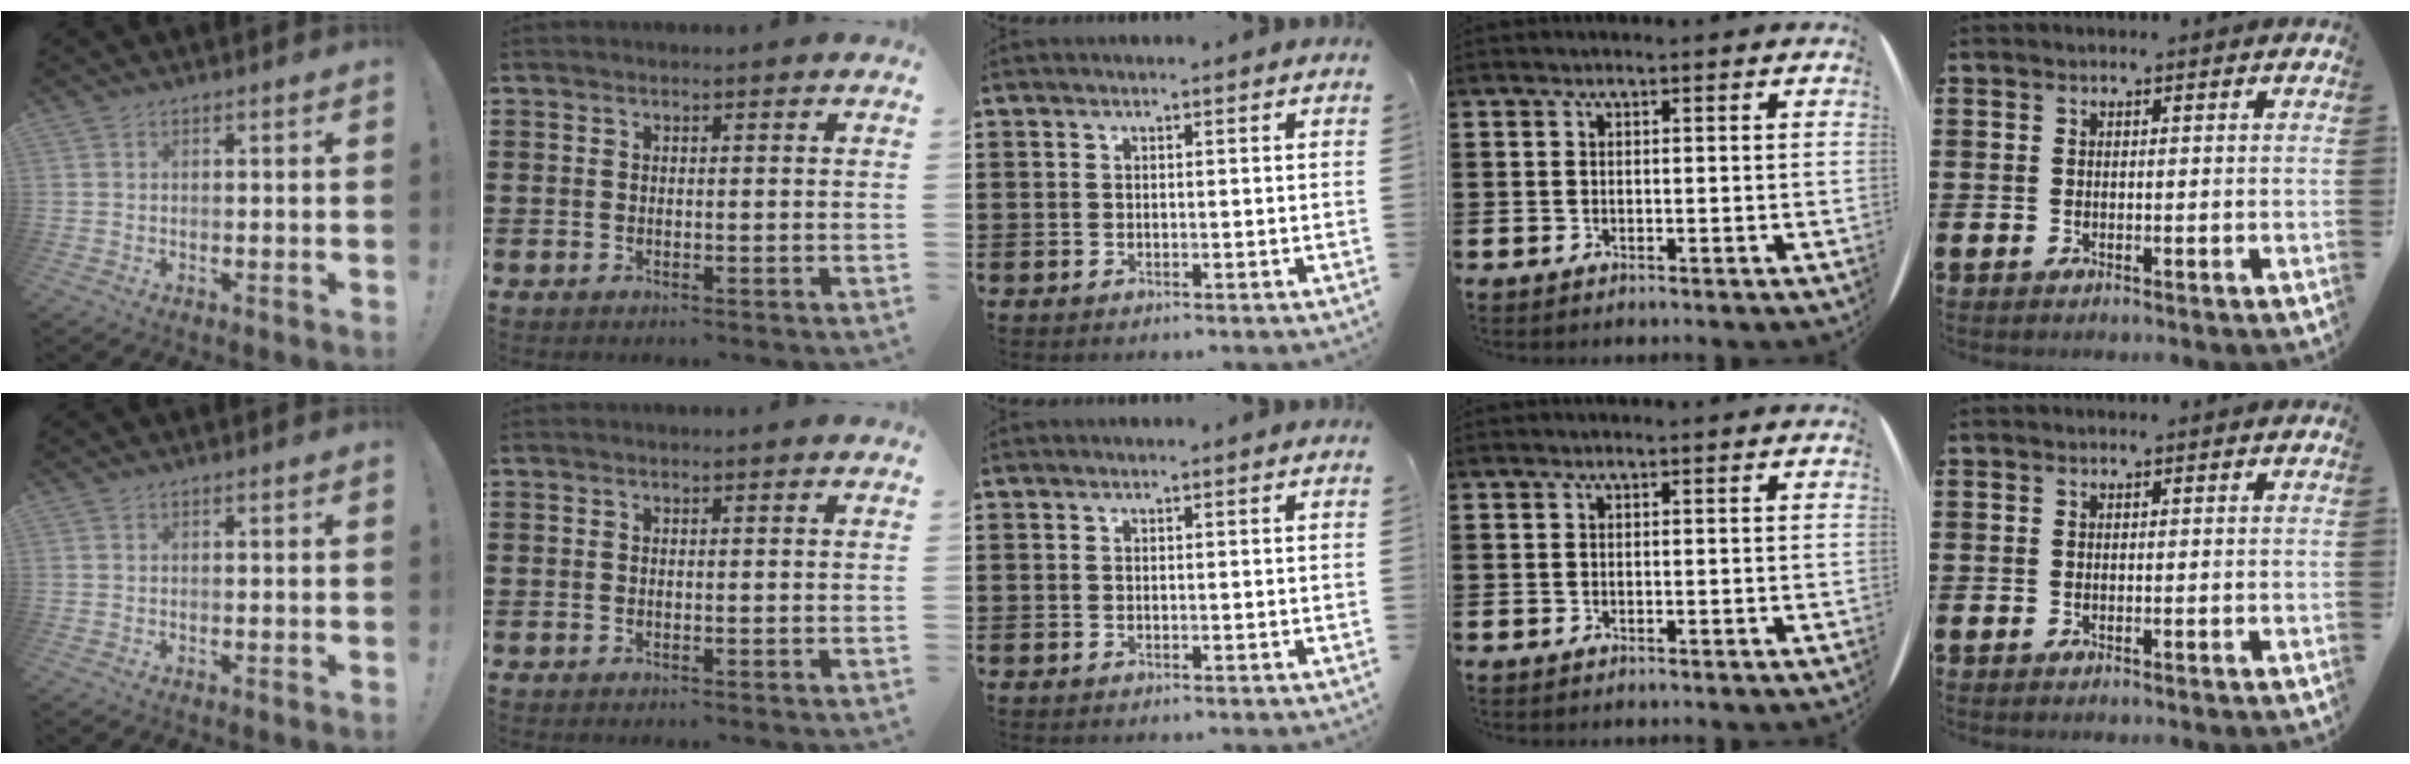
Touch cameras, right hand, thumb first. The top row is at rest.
{}